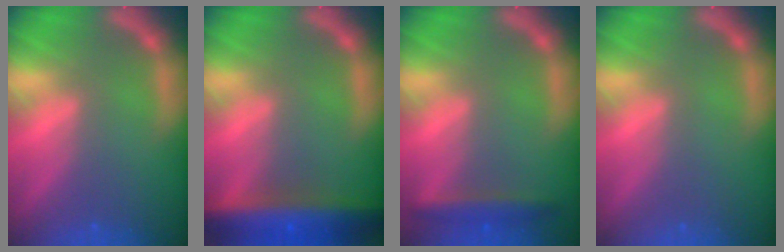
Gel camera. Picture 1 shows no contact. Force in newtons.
{"total": 9.0}
{"total": 2.9}
{"total": 0.0}